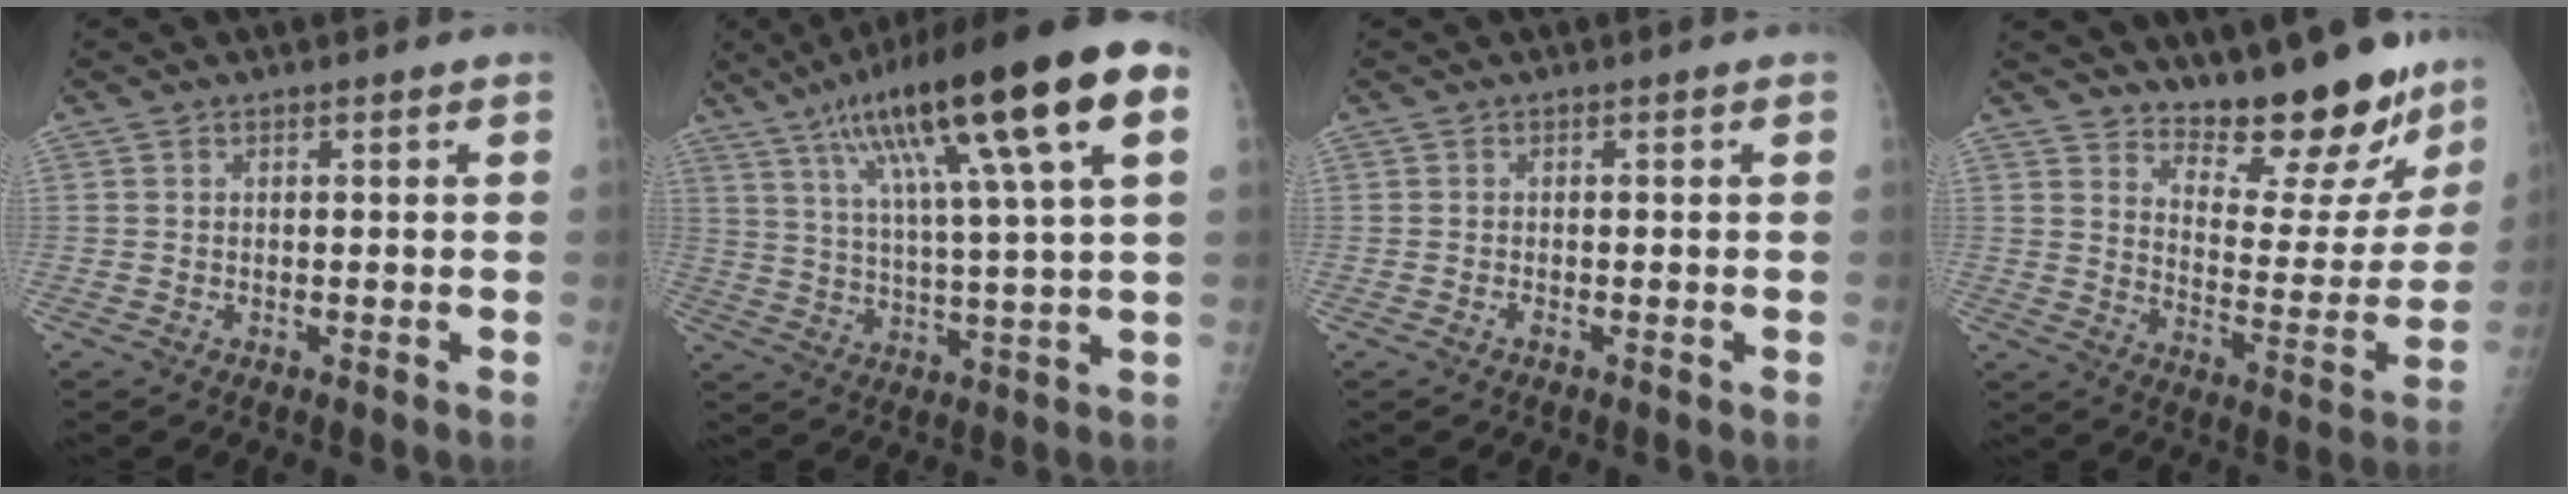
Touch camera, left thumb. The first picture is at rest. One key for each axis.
{"total": 23.5, "fx": 10.7, "fy": 3.4, "fz": 20.7, "tx": -0.340, "ty": 0.006, "tz": 0.172}
{"total": 0.5, "fx": -0.4, "fy": 0.2, "fz": 0.3, "tx": -0.007, "ty": -0.001, "tz": -0.007}
{"total": 18.0, "fx": 15.7, "fy": 5.4, "fz": 6.9, "tx": -0.041, "ty": -0.128, "tz": 0.219}